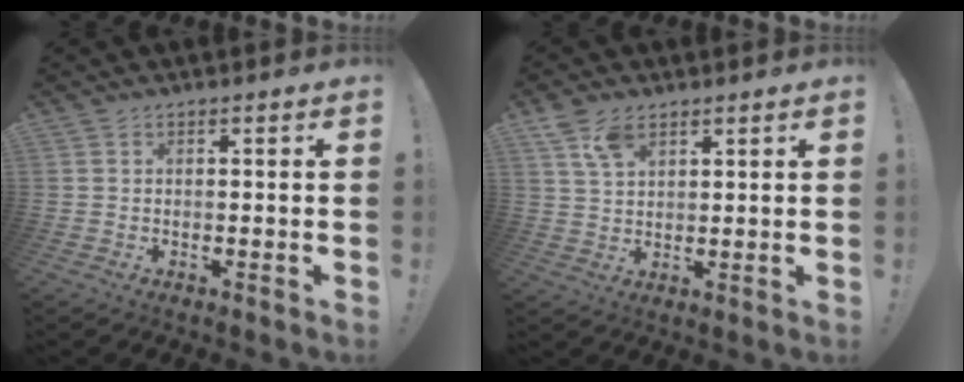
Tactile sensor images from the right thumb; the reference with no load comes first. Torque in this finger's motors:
{"motor_torque": [1.38, 1.43, 0.24, -0.10, 0.08]}